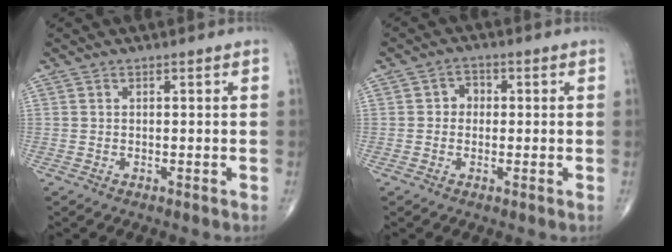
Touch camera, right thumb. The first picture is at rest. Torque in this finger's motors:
{"motor_torque": [-0.11, -0.11, 0.14, 0.39, 0.07]}